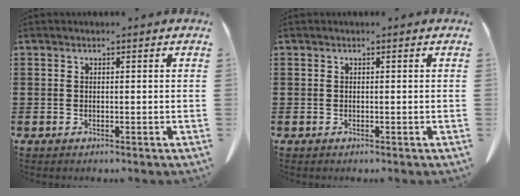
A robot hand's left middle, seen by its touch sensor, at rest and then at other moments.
{"total": 0.0}